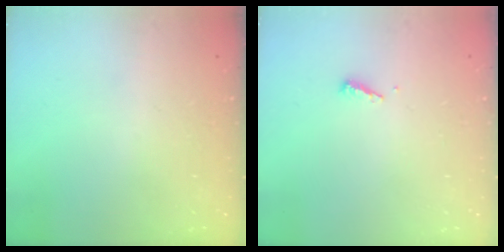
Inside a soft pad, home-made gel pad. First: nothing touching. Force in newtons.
{"total": 4.0, "press": 4.0, "slide": 0.4}